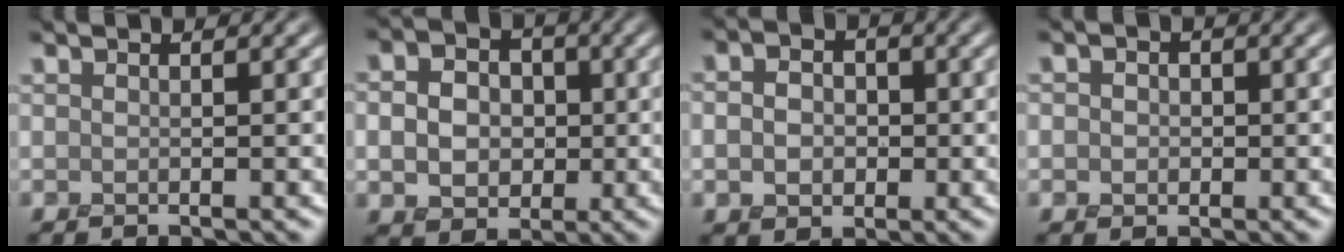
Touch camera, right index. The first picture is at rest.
{"total": 6.6, "force": [-0.1, 5.6, 3.5], "torque": [-0.059, 0.015, -0.016]}
{"total": 4.2, "force": [-0.4, 3.4, 2.4], "torque": [-0.040, -0.001, -0.019]}
{"total": 2.0, "force": [-0.3, 1.7, 0.9], "torque": [-0.013, -0.003, -0.012]}